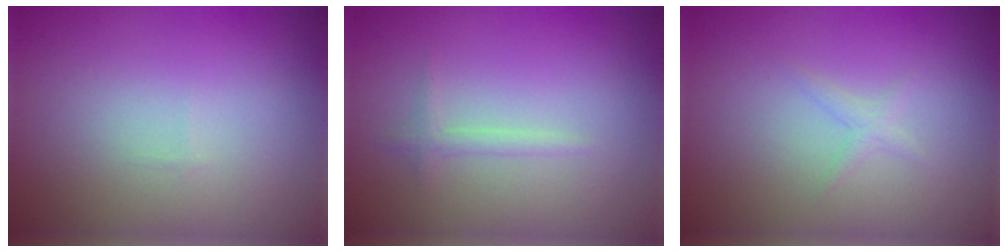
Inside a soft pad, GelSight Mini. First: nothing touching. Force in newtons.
{"total": 1.0, "press": 1.0, "slide": 0.0}
{"total": 0.9, "press": 0.9, "slide": 0.0}